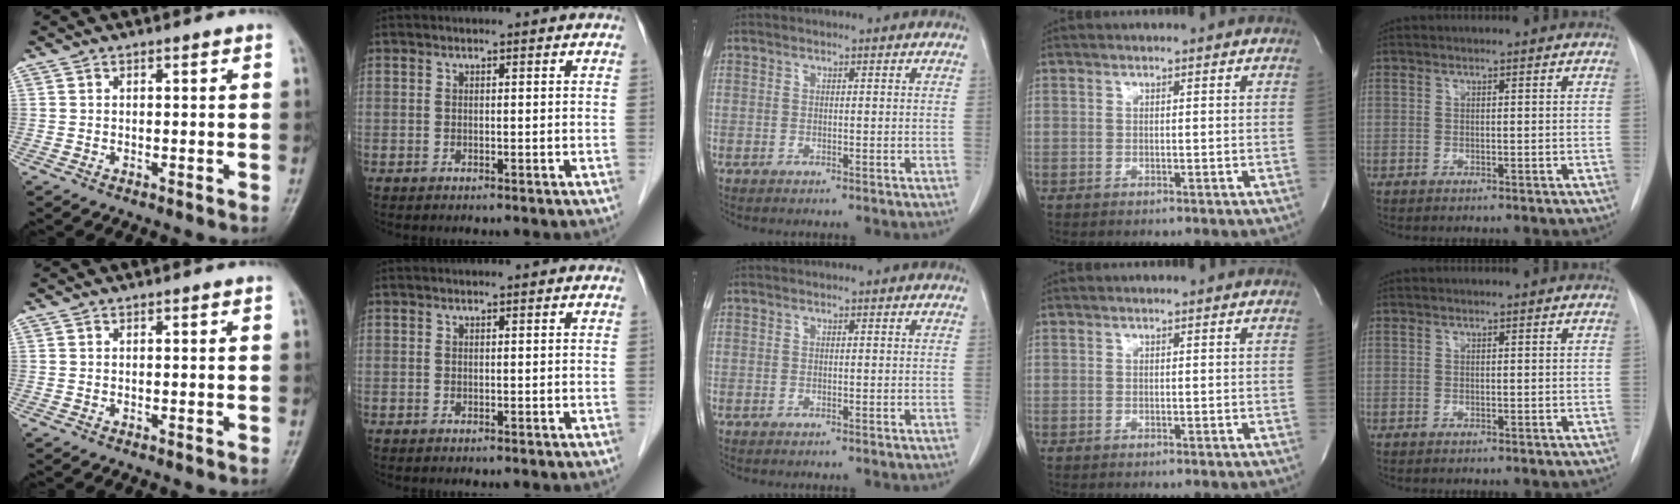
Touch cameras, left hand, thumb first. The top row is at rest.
{}